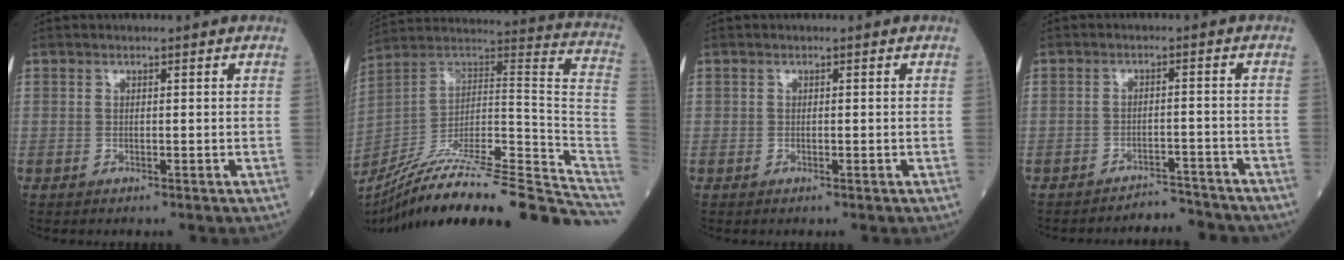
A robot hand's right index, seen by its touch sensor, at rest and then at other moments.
{"total": 33.2, "force": [-27.3, 0.9, 18.8], "torque": [-0.173, -0.009, -0.407]}
{"total": 0.6, "force": [-0.1, 0.2, 0.5], "torque": [-0.009, -0.002, -0.001]}
{"total": 4.8, "force": [-4.7, 0.5, -0.7], "torque": [0.023, 0.012, -0.070]}